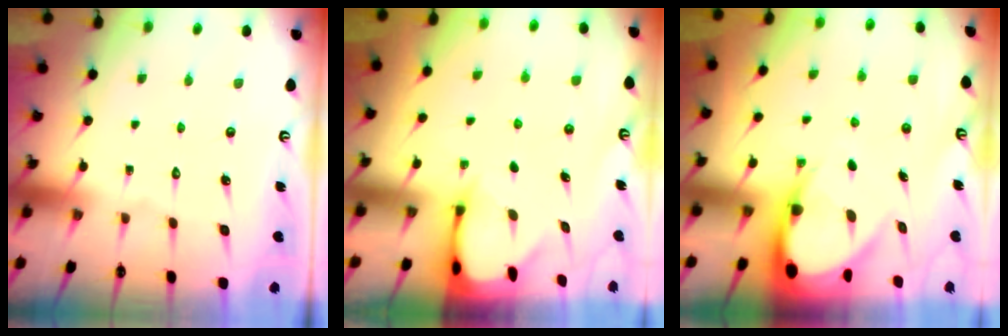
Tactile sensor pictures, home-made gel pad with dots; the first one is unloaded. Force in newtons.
{"total": 2.5, "press": 2.5, "slide": 0.3}
{"total": 7.6, "press": 7.5, "slide": 0.8}